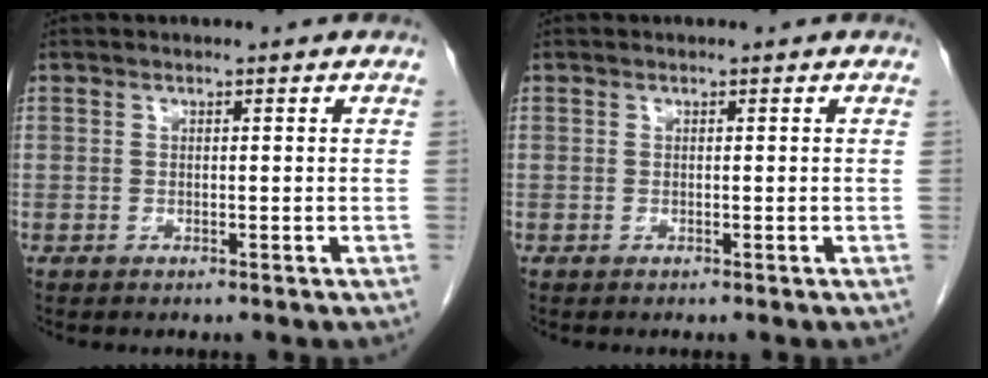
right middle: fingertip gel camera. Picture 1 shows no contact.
{"total": 0.0}